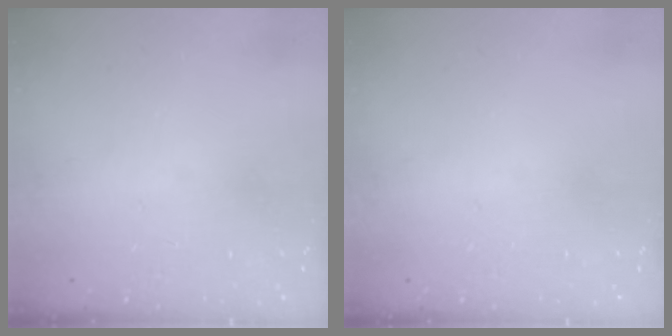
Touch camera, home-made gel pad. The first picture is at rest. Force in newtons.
{"total": 0.0}